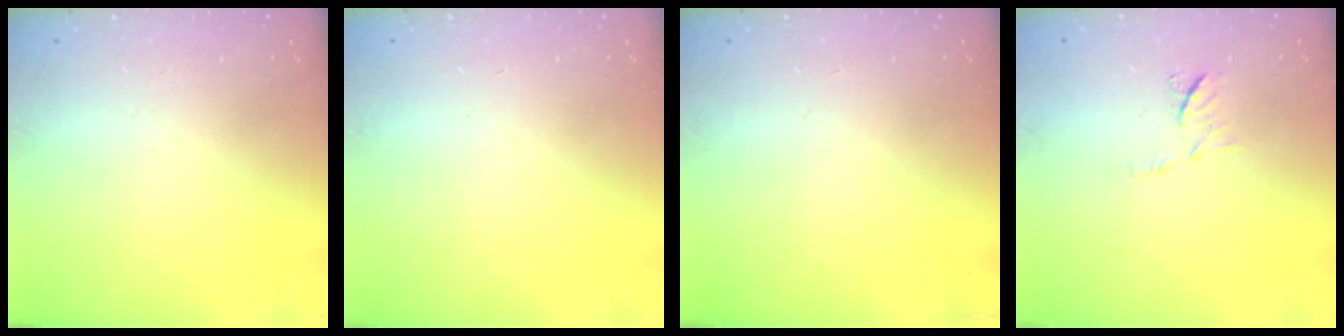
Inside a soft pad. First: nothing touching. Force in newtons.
{"total": 0.0}
{"total": 0.0}
{"total": 6.7, "press": 6.6, "slide": 1.0}